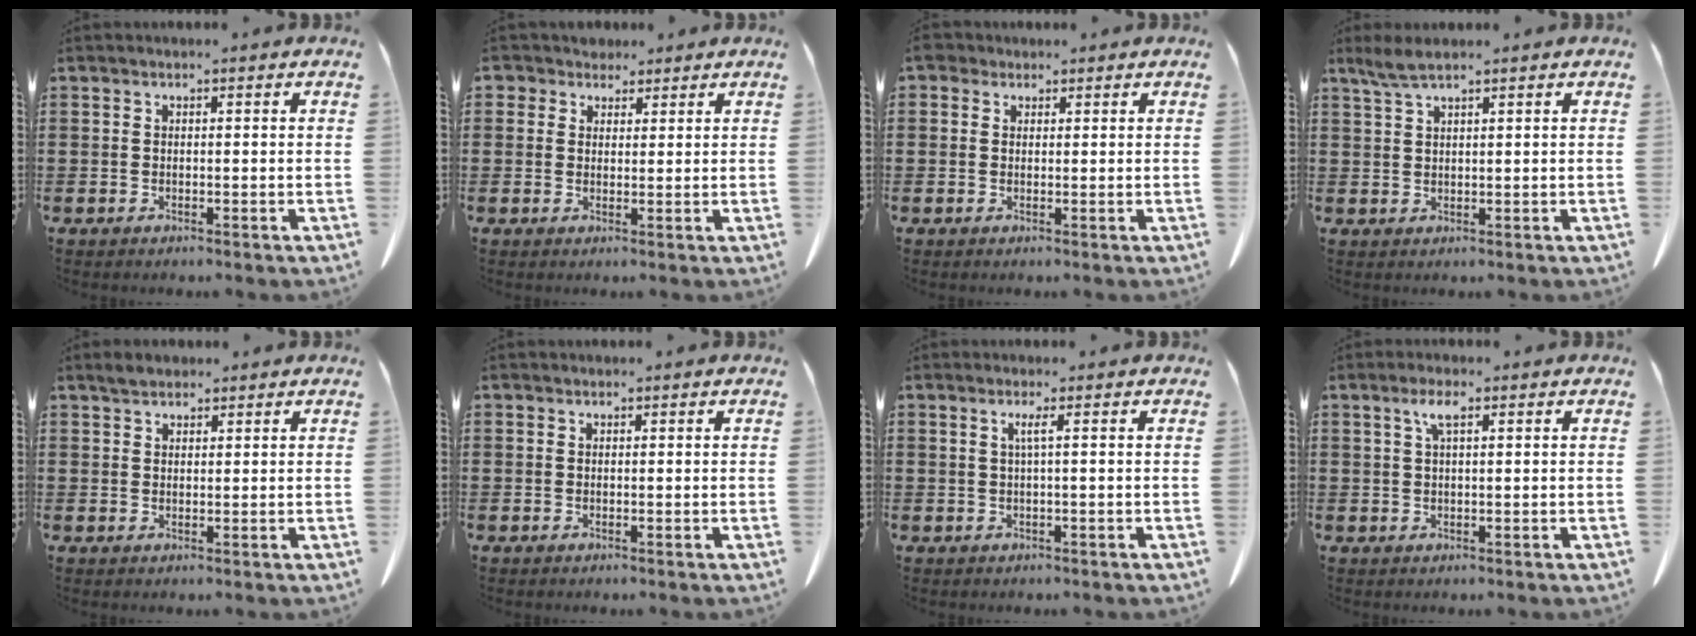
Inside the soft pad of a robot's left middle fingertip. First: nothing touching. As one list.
[{"total": 3.1, "force": [2.2, 2.1, 0.5], "torque": [-0.015, 0.008, 0.039]}, {"total": 2.2, "force": [1.3, 1.5, 1.0], "torque": [-0.027, 0.009, 0.025]}, {"total": 2.7, "force": [2.0, 0.4, 1.8], "torque": [-0.040, 0.000, 0.037]}, {"total": 2.0, "force": [1.7, 0.8, 0.4], "torque": [-0.006, 0.001, 0.033]}, {"total": 0.0}, {"total": 1.6, "force": [0.3, -0.4, 1.5], "torque": [-0.030, -0.003, 0.002]}, {"total": 2.9, "force": [1.3, 0.7, 2.5], "torque": [-0.053, 0.008, 0.020]}]